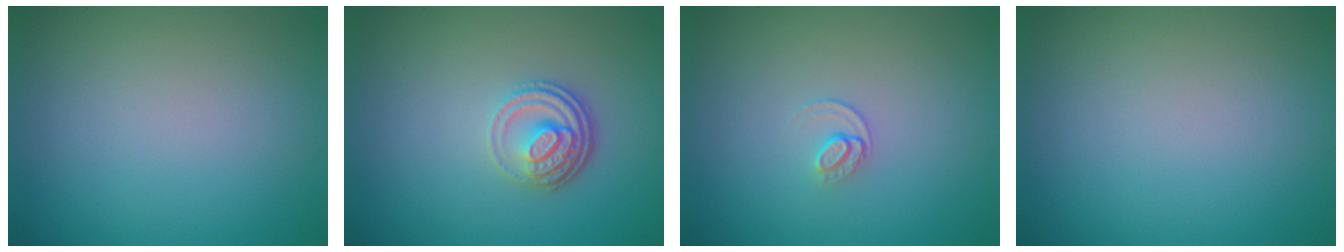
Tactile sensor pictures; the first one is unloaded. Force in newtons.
{"total": 3.6, "press": 2.6, "slide": 2.5}
{"total": 1.0, "press": 0.6, "slide": 0.8}
{"total": 0.0}